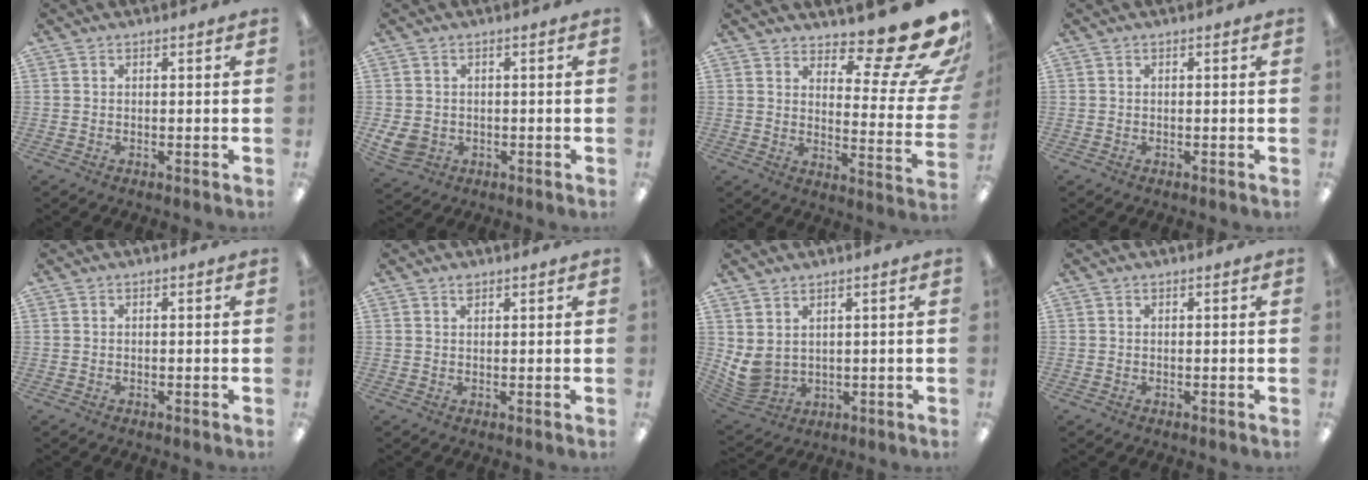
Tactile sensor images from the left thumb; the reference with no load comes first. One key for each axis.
{"total": 4.5, "fx": -0.6, "fy": 3.8, "fz": 2.2, "tx": -0.058, "ty": 0.002, "tz": -0.011}
{"total": 16.0, "fx": 11.7, "fy": 4.5, "fz": 9.9, "tx": -0.121, "ty": -0.103, "tz": 0.192}
{"total": 0.0}
{"total": 0.0}
{"total": 1.4, "fx": 1.2, "fy": 0.5, "fz": 0.6, "tx": -0.006, "ty": -0.003, "tz": 0.020}
{"total": 5.5, "fx": 2.7, "fy": 4.0, "fz": 2.8, "tx": -0.080, "ty": -0.018, "tz": 0.052}
{"total": 0.0}